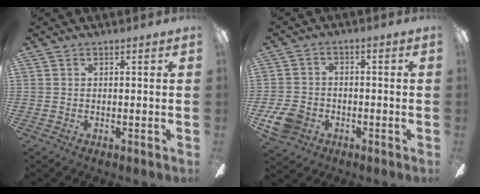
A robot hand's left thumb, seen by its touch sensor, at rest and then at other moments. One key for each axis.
{"total": 7.7, "fx": -3.8, "fy": 5.6, "fz": 3.6, "tx": -0.085, "ty": 0.025, "tz": -0.069}